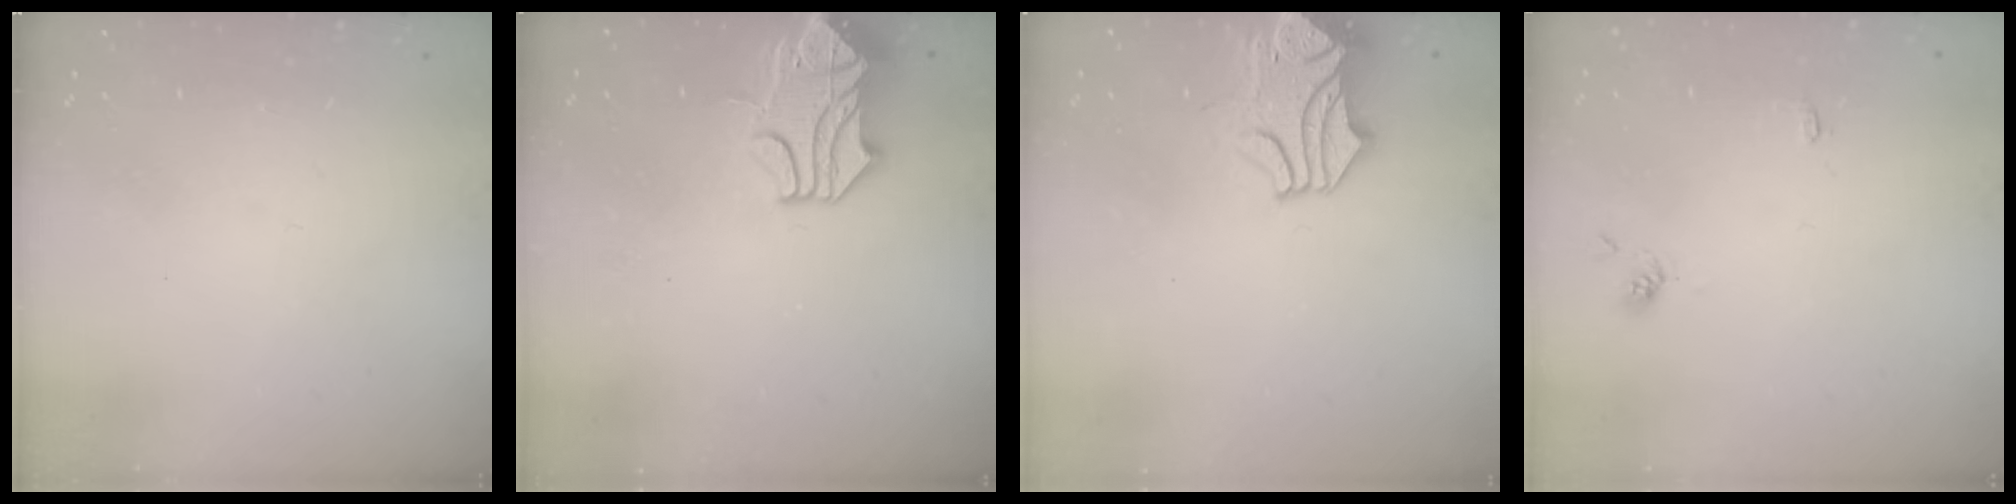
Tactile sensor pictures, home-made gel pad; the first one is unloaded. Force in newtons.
{"total": 2.1, "press": 1.5, "slide": 1.5}
{"total": 1.4, "press": 0.6, "slide": 1.3}
{"total": 1.1, "press": 1.1, "slide": 0.4}